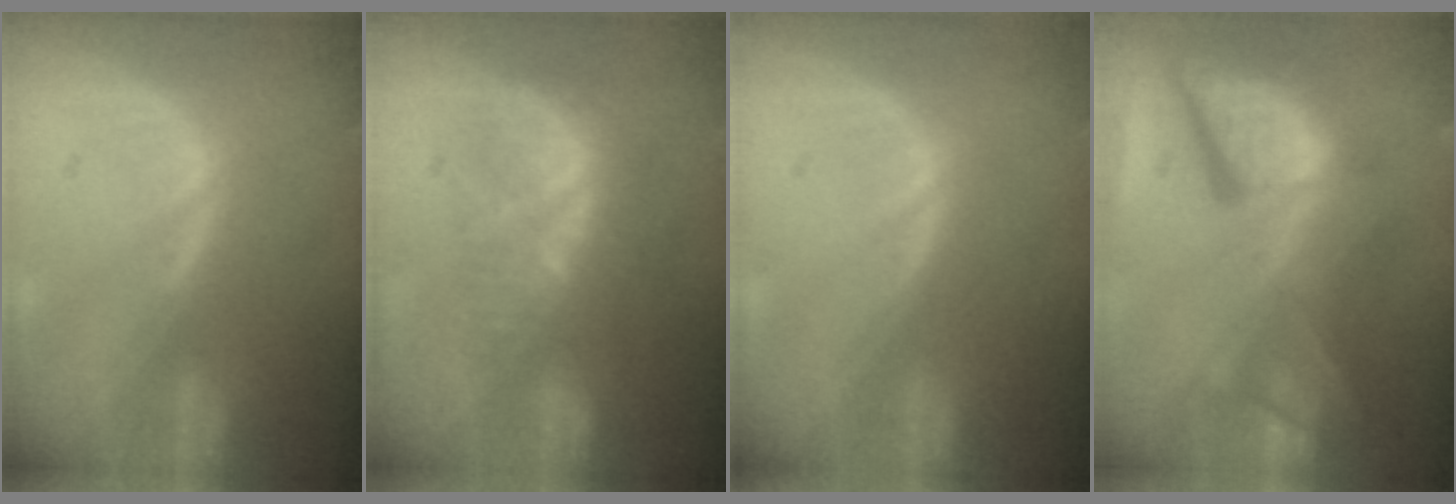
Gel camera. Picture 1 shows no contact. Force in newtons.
{"total": 9.0, "press": 7.5, "slide": 5.0}
{"total": 0.0}
{"total": 13.1, "press": 10.8, "slide": 7.5}